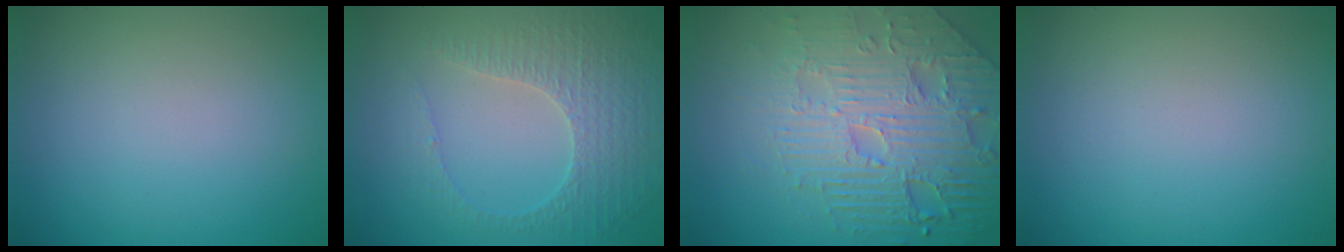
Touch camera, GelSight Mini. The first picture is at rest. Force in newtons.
{"total": 3.4, "press": 3.2, "slide": 1.4}
{"total": 7.1, "press": 5.8, "slide": 4.1}
{"total": 0.0}